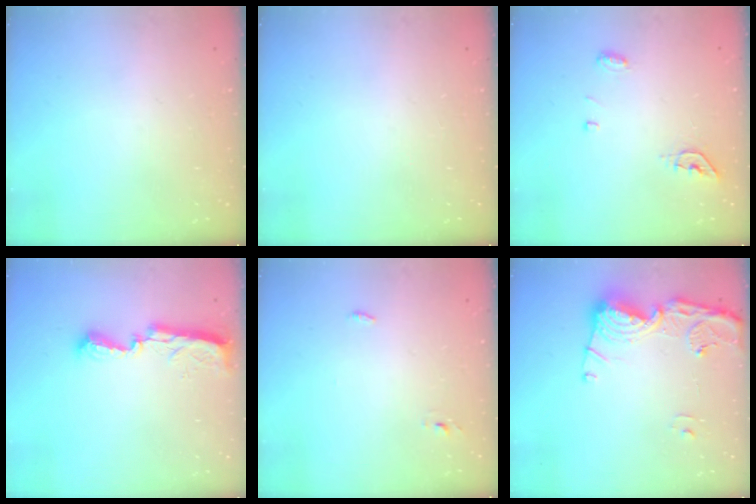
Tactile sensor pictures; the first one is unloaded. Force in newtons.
{"total": 0.0}
{"total": 8.4, "press": 5.6, "slide": 6.3}
{"total": 8.5, "press": 8.5, "slide": 0.4}
{"total": 2.8, "press": 2.6, "slide": 0.9}
{"total": 14.8, "press": 14.7, "slide": 1.7}